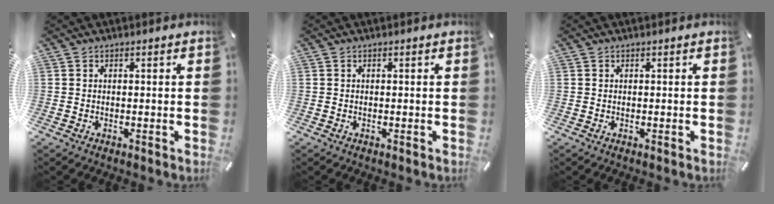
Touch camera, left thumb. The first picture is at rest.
{"total": 0.0}
{"total": 0.0}